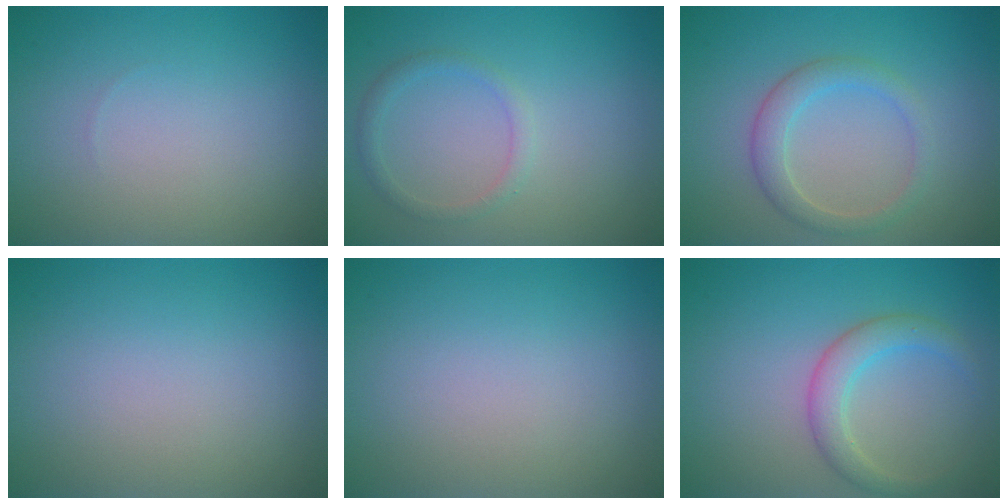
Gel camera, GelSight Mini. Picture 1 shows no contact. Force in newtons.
{"total": 1.4, "press": 1.4, "slide": 0.2}
{"total": 2.7, "press": 2.7, "slide": 0.1}
{"total": 0.0}
{"total": 0.0}
{"total": 2.8, "press": 2.8, "slide": 0.2}